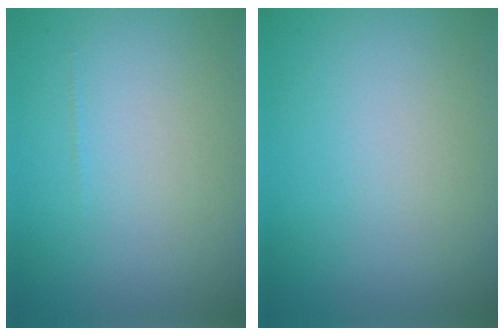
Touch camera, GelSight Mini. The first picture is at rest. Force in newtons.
{"total": 0.0}